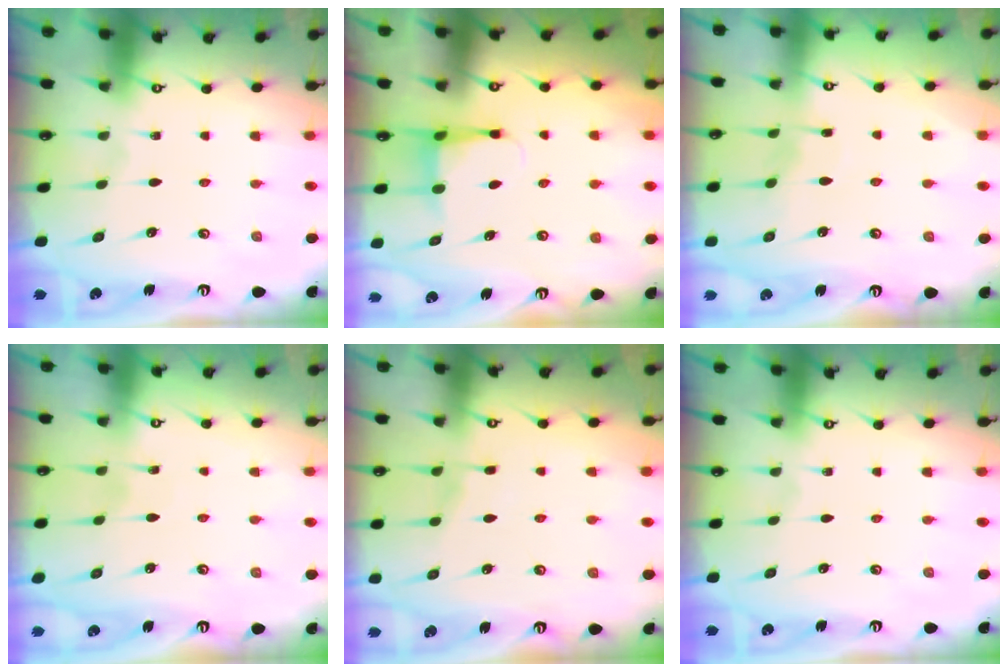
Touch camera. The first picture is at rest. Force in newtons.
{"total": 4.4, "press": 4.3, "slide": 0.4}
{"total": 3.7, "press": 3.6, "slide": 0.6}
{"total": 5.5, "press": 5.4, "slide": 0.6}
{"total": 4.6, "press": 4.6, "slide": 0.6}
{"total": 0.0}